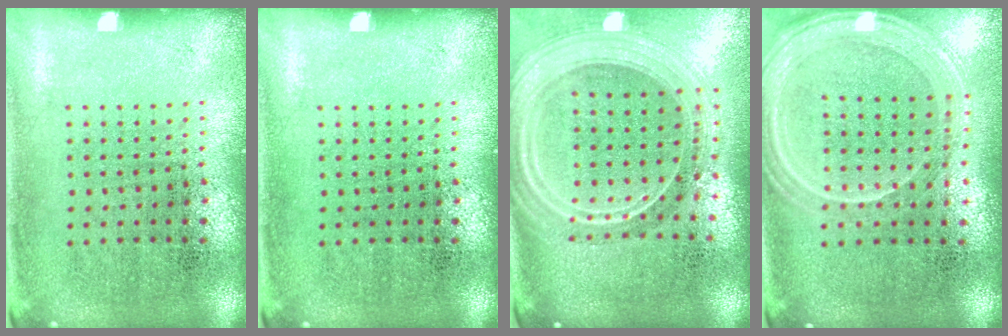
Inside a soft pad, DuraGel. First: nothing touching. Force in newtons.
{"total": 0.0}
{"total": 2.6, "press": 2.2, "slide": 1.4}
{"total": 1.3, "press": 1.3, "slide": 0.1}